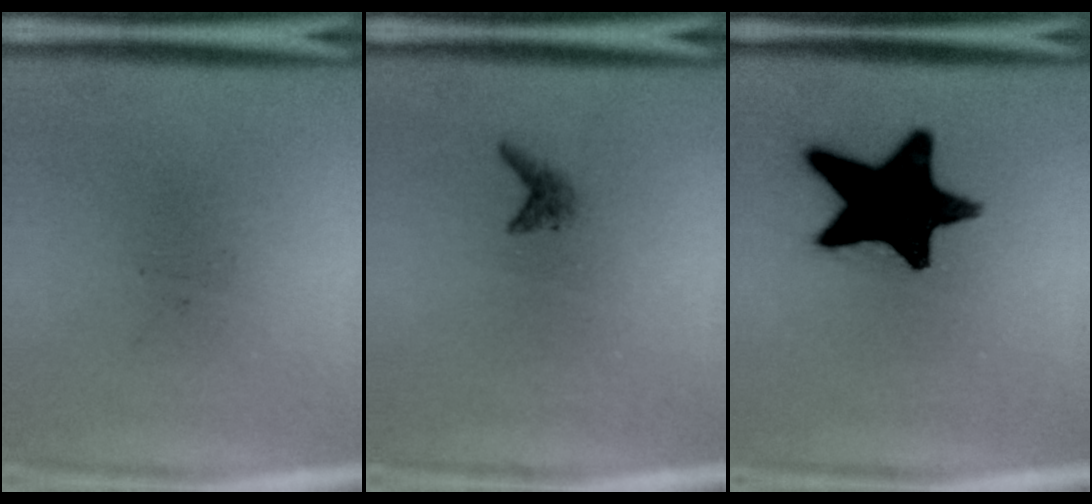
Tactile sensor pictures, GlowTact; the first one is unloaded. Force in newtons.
{"total": 1.0}
{"total": 16.5}